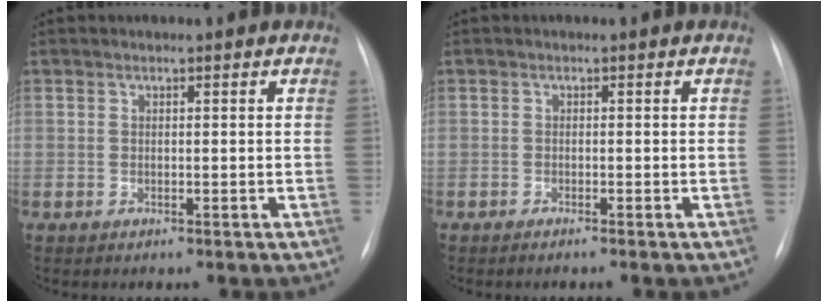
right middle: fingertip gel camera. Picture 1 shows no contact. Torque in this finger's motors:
{"motor_torque": [0.58, -0.72, 0.06, 0.00]}